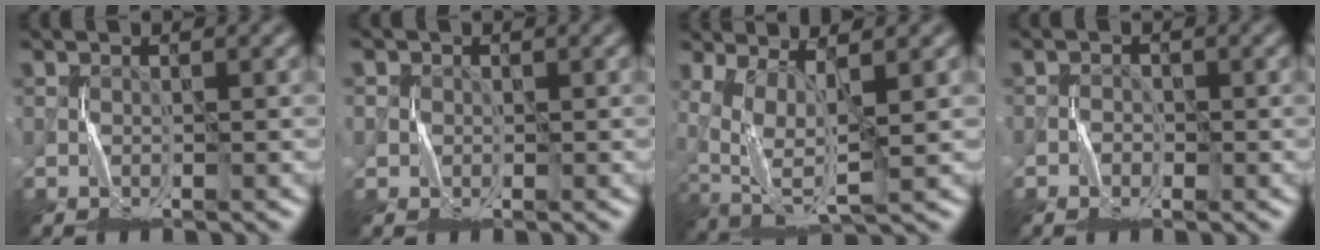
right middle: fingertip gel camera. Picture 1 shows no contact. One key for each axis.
{"total": 1.0, "fx": 0.1, "fy": 1.0, "fz": -0.2, "tx": 0.005, "ty": -0.004, "tz": 0.000}
{"total": 6.0, "fx": 1.0, "fy": 2.2, "fz": 5.5, "tx": -0.124, "ty": -0.002, "tz": 0.021}
{"total": 1.2, "fx": -0.8, "fy": 0.8, "fz": 0.4, "tx": 0.002, "ty": 0.002, "tz": -0.017}